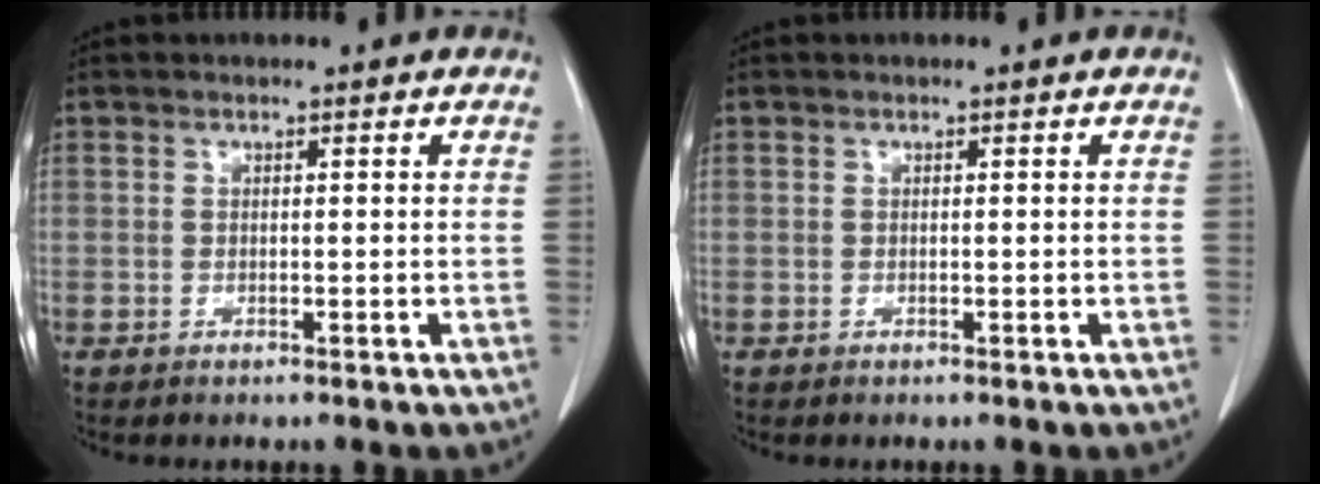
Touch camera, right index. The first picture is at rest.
{"total": 0.0}